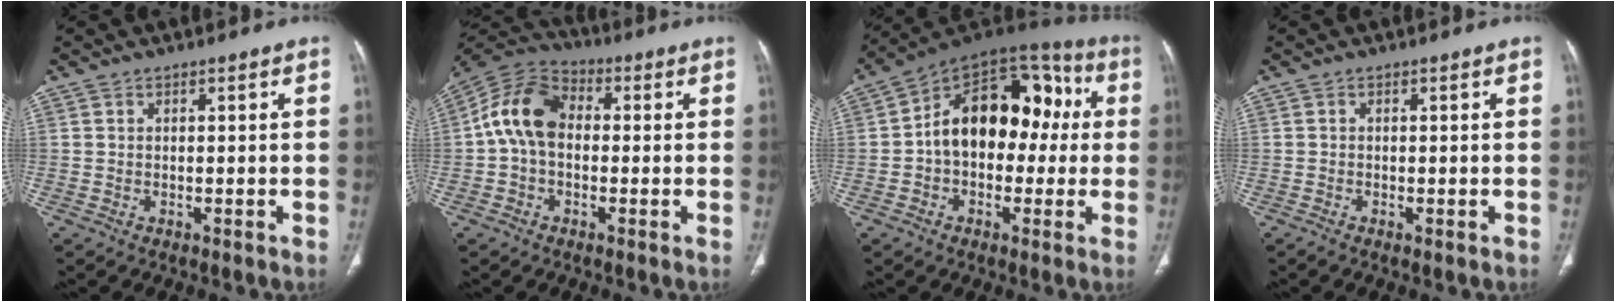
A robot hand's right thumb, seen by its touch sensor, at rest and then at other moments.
{"total": 11.6, "force": [0.2, 8.2, 8.1], "torque": [-0.145, 0.032, -0.011]}
{"total": 19.7, "force": [1.0, 13.0, 14.7], "torque": [-0.177, 0.055, 0.005]}
{"total": 0.8, "force": [-0.4, 0.2, 0.7], "torque": [-0.017, -0.003, -0.010]}